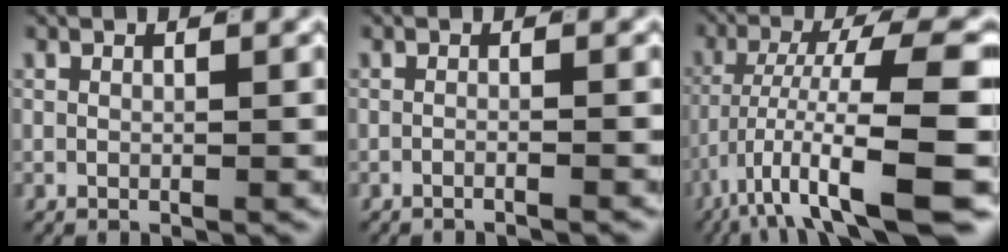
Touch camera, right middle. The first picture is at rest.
{"total": 1.4, "force": [-1.3, -0.1, 0.6], "torque": [-0.011, 0.004, -0.026]}
{"total": 12.5, "force": [-6.4, 3.1, 10.3], "torque": [-0.154, -0.018, -0.085]}